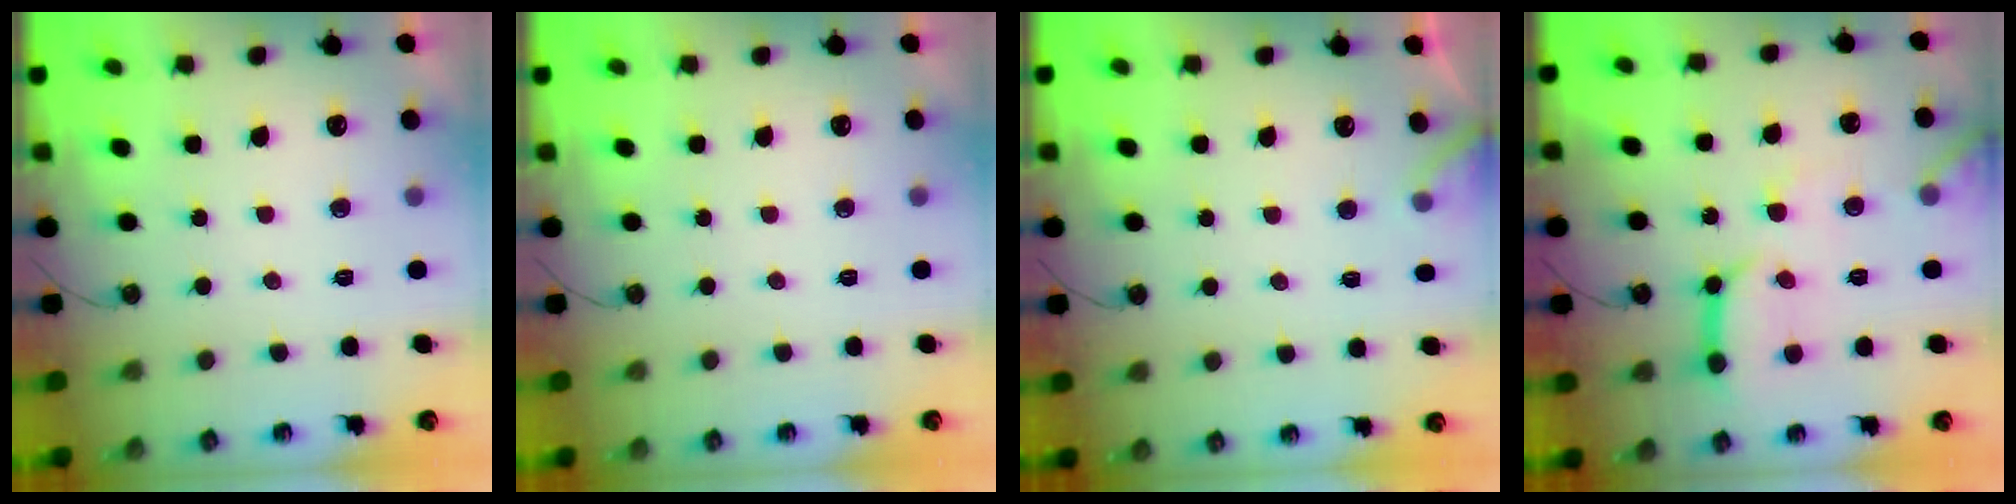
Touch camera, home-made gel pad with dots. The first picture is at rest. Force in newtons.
{"total": 0.0}
{"total": 6.6, "press": 6.6, "slide": 0.3}
{"total": 13.5, "press": 13.4, "slide": 1.3}